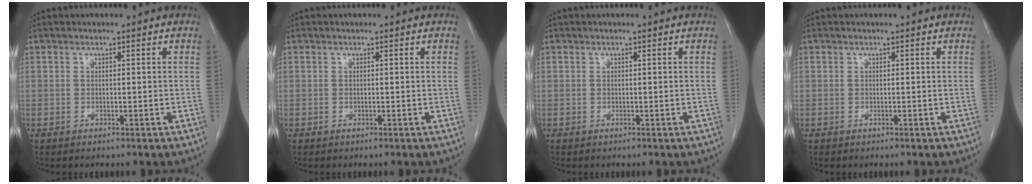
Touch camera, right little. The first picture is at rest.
{"total": 0.0}
{"total": 0.0}
{"total": 0.0}